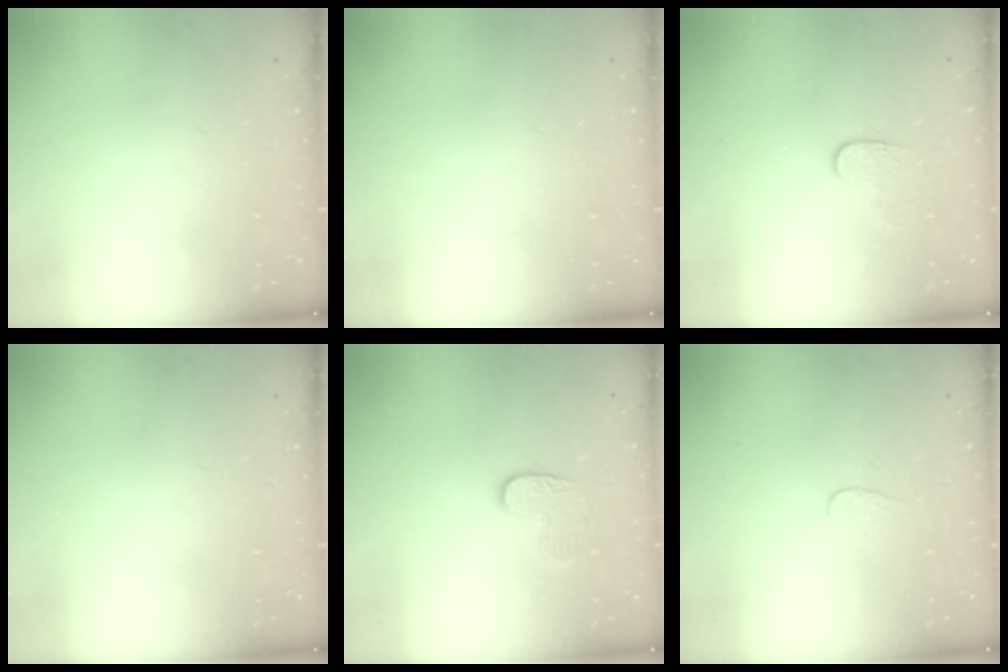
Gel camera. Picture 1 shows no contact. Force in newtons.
{"total": 0.0}
{"total": 4.2, "press": 4.2, "slide": 0.5}
{"total": 0.0}
{"total": 6.7, "press": 6.7, "slide": 0.5}
{"total": 2.7, "press": 2.7, "slide": 0.3}